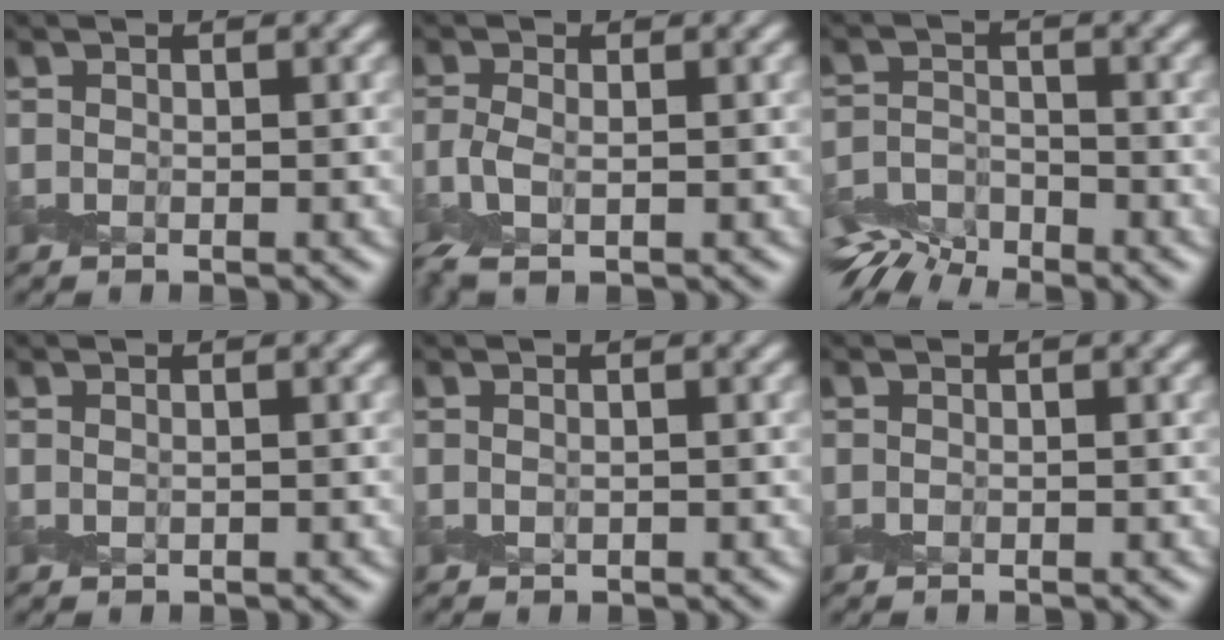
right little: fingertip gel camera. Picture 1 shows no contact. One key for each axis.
{"total": 2.2, "fx": -0.7, "fy": 1.1, "fz": 1.8, "tx": -0.062, "ty": -0.003, "tz": -0.018}
{"total": 7.0, "fx": -6.1, "fy": 2.6, "fz": 2.1, "tx": -0.047, "ty": -0.017, "tz": -0.108}
{"total": 0.0}
{"total": 0.0}
{"total": 0.0}